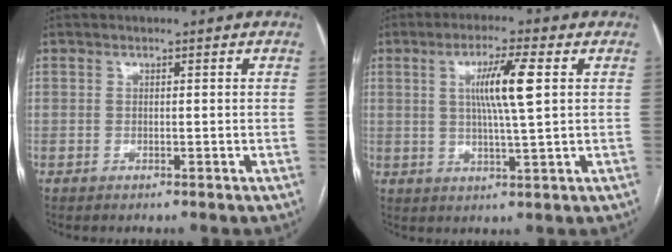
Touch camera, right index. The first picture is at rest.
{"total": 7.7, "force": [1.8, -0.1, 7.5], "torque": [-0.138, 0.001, 0.032]}